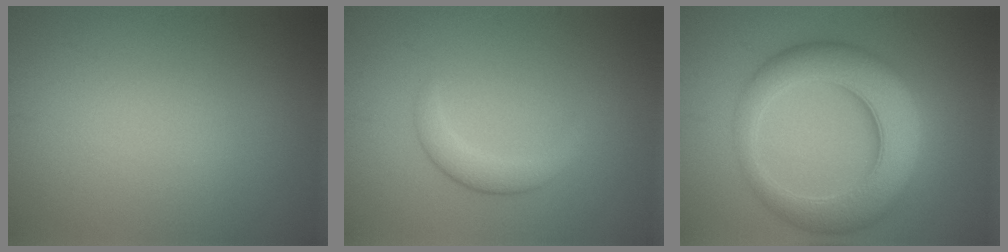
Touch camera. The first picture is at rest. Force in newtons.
{"total": 2.3, "press": 2.3, "slide": 0.1}
{"total": 8.6, "press": 8.6, "slide": 0.0}